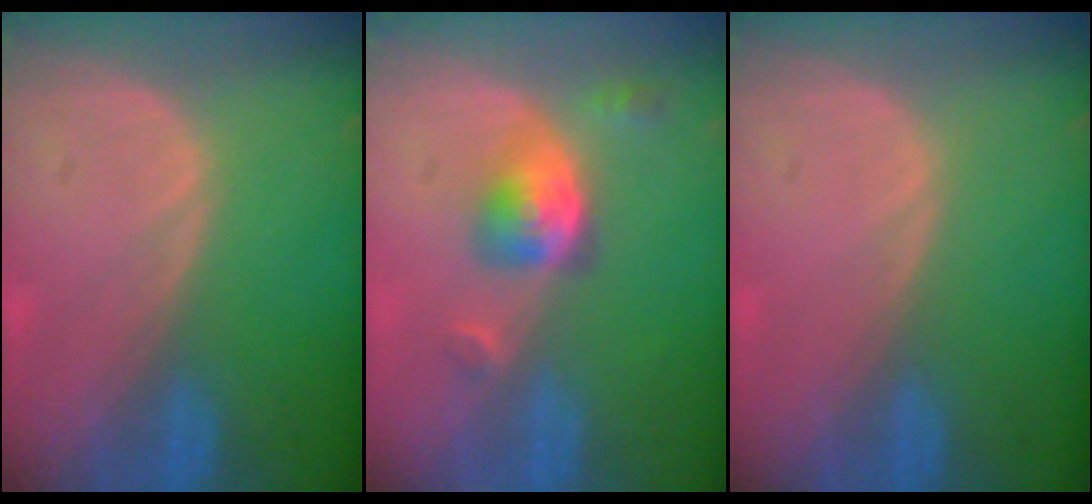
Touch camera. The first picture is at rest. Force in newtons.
{"total": 5.5, "press": 5.0, "slide": 2.3}
{"total": 0.0}